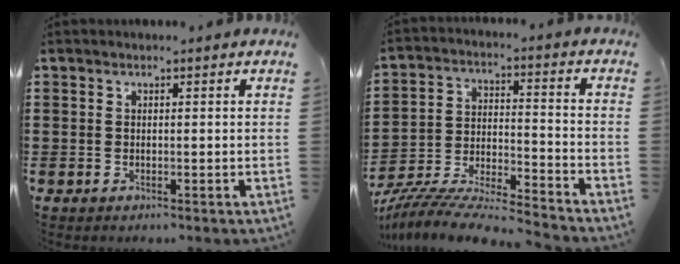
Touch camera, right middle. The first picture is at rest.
{"total": 8.7, "force": [-8.5, 0.3, 1.9], "torque": [-0.029, 0.005, -0.168]}